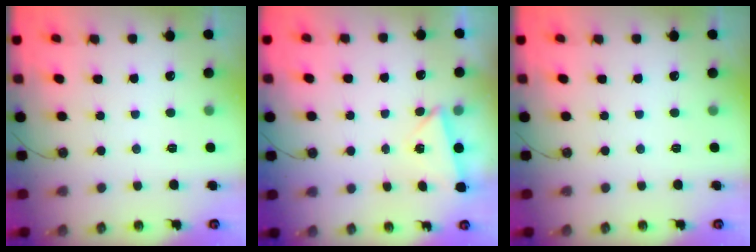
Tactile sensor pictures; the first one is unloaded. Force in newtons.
{"total": 2.0, "press": 1.9, "slide": 0.7}
{"total": 0.0}